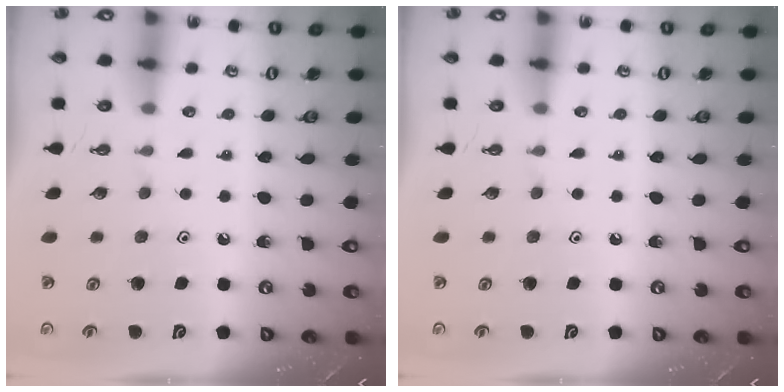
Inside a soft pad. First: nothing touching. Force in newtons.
{"total": 0.0}